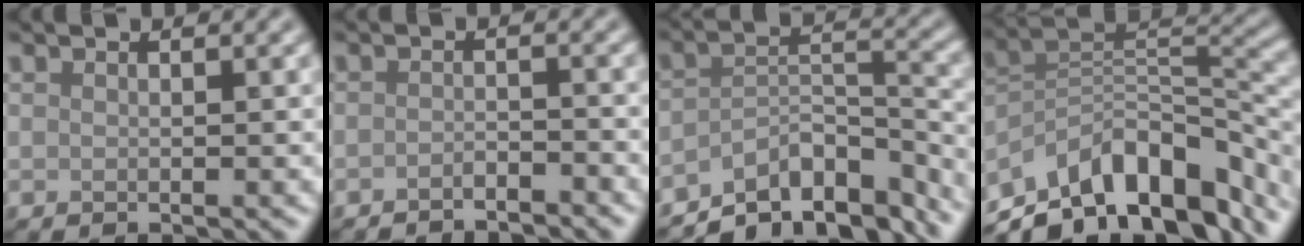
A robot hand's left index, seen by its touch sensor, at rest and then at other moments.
{"total": 1.9, "force": [-1.7, 0.3, 0.6], "torque": [-0.006, -0.001, -0.031]}
{"total": 8.6, "force": [-6.4, 3.4, 4.6], "torque": [-0.059, -0.004, -0.103]}
{"total": 12.9, "force": [-8.0, 6.2, 8.0], "torque": [-0.141, 0.013, -0.146]}